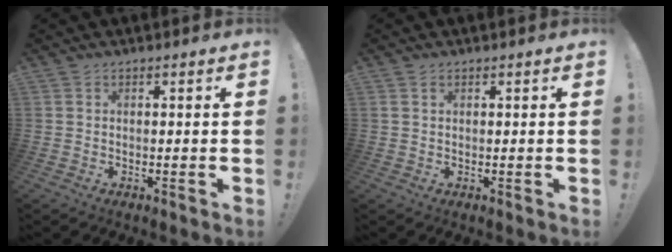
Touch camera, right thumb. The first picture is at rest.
{"total": 1.0, "force": [0.5, 0.7, 0.6], "torque": [-0.012, 0.002, 0.010]}